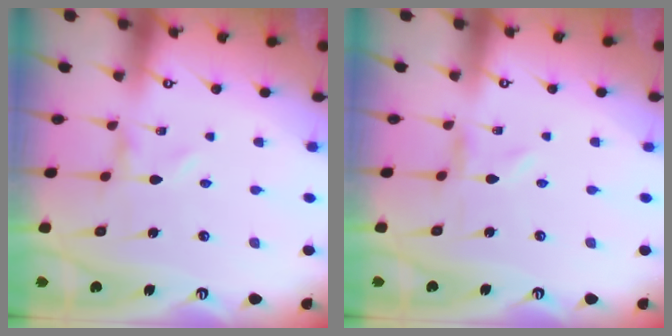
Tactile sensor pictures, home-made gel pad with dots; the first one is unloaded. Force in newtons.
{"total": 0.0}